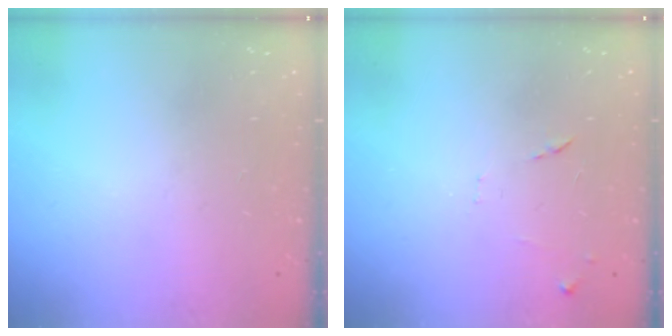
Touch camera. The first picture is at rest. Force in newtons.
{"total": 7.5, "press": 7.5, "slide": 0.6}